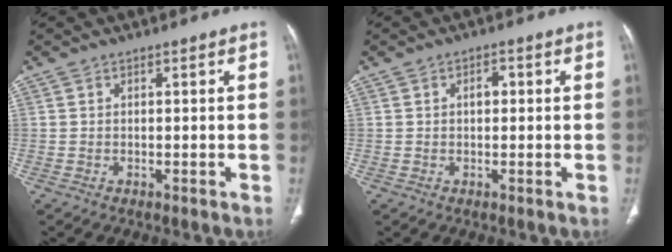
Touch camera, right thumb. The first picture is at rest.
{"total": 2.0, "force": [0.2, 1.3, 1.5], "torque": [-0.020, 0.008, 0.002]}